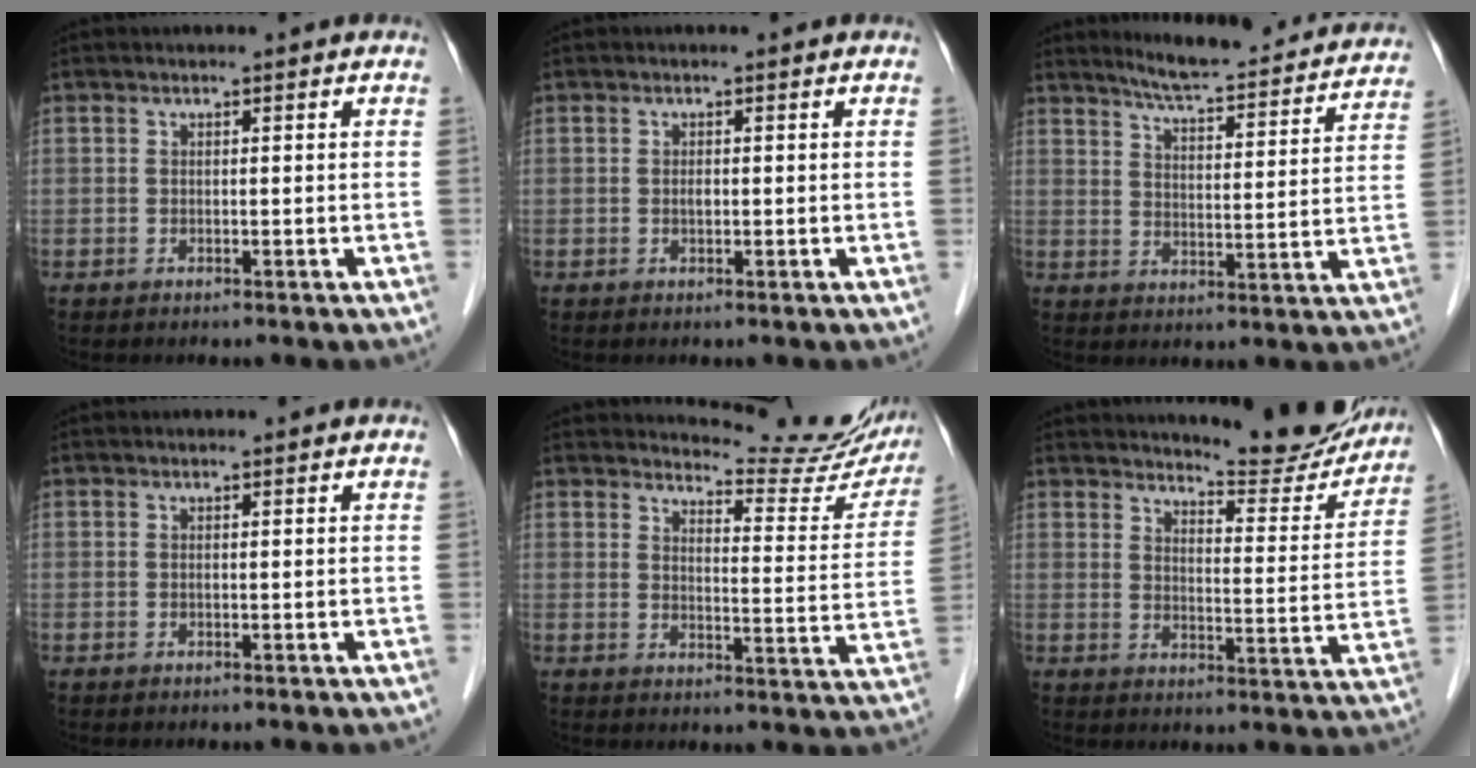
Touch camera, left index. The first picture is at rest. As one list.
[{"total": 0.7, "force": [0.0, 0.3, 0.6], "torque": [-0.012, 0.000, -0.001]}, {"total": 18.8, "force": [17.5, 2.0, 6.6], "torque": [-0.091, -0.028, 0.221]}, {"total": 0.0}, {"total": 14.8, "force": [14.5, 1.7, 2.6], "torque": [-0.025, -0.075, 0.154]}, {"total": 13.0, "force": [12.5, 1.5, 3.1], "torque": [-0.034, -0.039, 0.153]}]